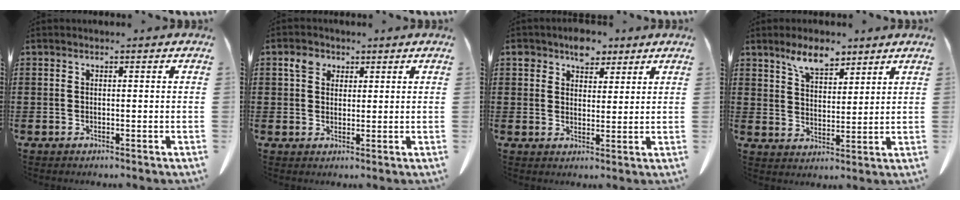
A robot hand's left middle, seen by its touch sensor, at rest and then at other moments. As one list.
[{"total": 3.1, "force": [1.7, 2.3, 1.2], "torque": [-0.032, 0.007, 0.030]}, {"total": 5.5, "force": [3.9, 3.4, 1.7], "torque": [-0.027, -0.002, 0.070]}, {"total": 6.3, "force": [4.9, 2.7, 3.0], "torque": [-0.065, -0.006, 0.089]}]